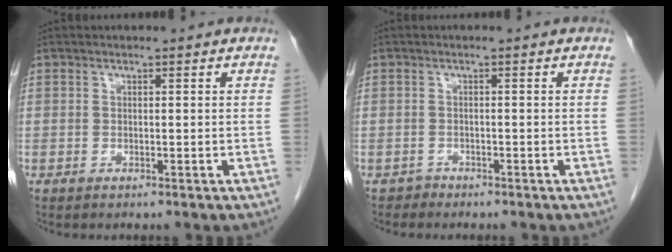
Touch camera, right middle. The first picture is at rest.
{"total": 0.9, "force": [-0.7, 0.2, -0.4], "torque": [0.003, -0.003, -0.015]}